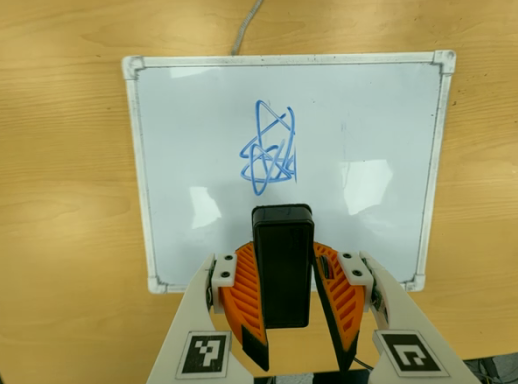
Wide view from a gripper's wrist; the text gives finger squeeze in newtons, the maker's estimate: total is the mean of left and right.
{"total": 8.0, "left": 7.6, "right": 8.4}